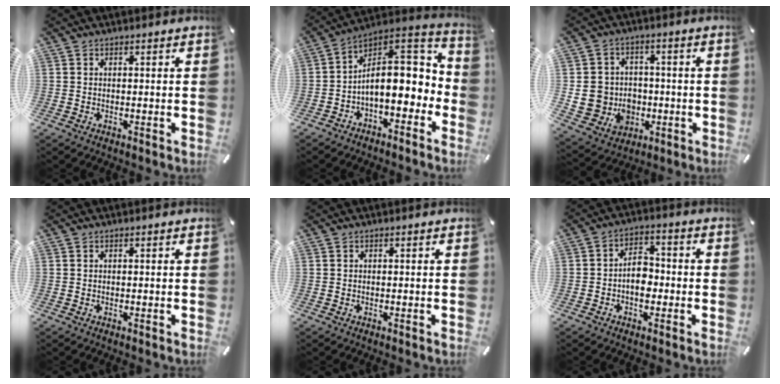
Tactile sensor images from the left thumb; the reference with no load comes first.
{"total": 14.5, "force": [0.3, 8.6, 11.7], "torque": [-0.175, -0.017, 0.004]}
{"total": 11.1, "force": [-1.0, 10.4, 3.6], "torque": [-0.075, 0.004, -0.010]}
{"total": 0.0}
{"total": 0.0}
{"total": 6.2, "force": [-1.6, 4.2, 4.3], "torque": [-0.072, 0.011, -0.031]}